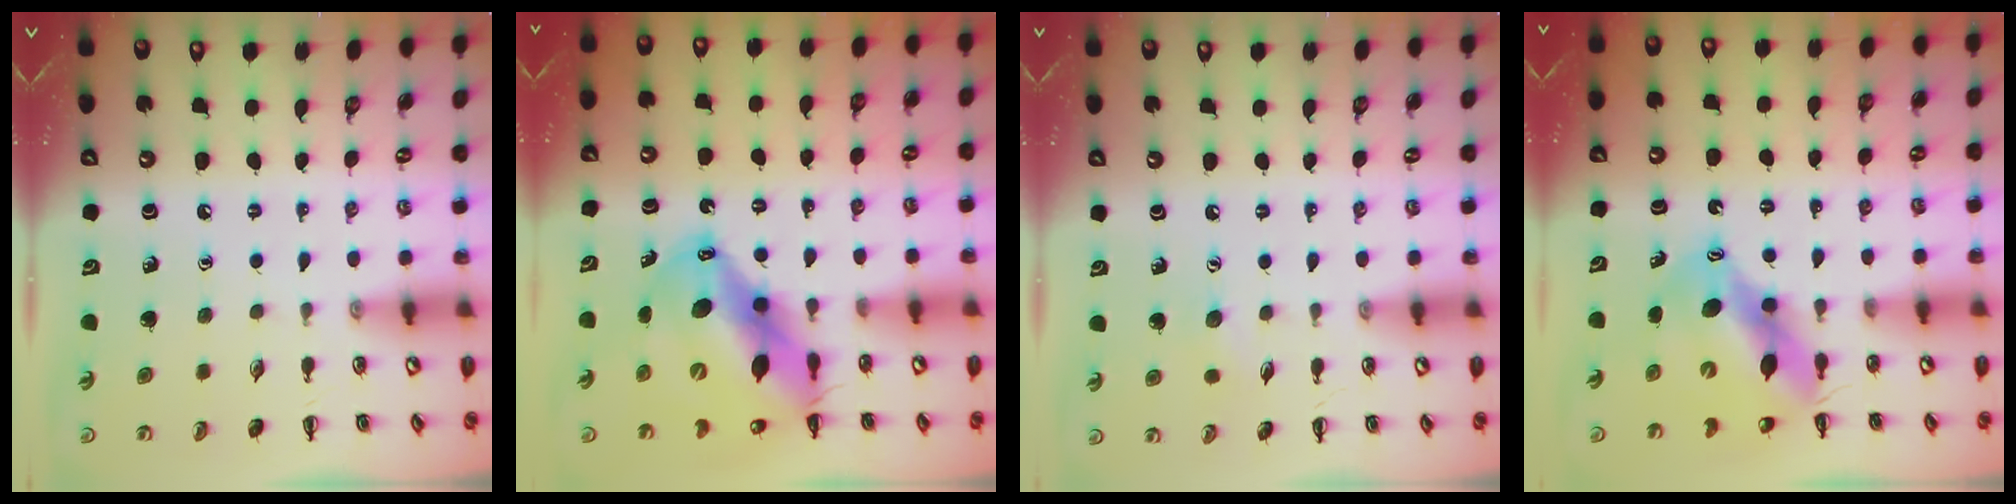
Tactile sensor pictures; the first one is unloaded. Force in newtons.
{"total": 17.1, "press": 16.5, "slide": 4.6}
{"total": 4.0, "press": 3.8, "slide": 1.0}
{"total": 10.9, "press": 10.6, "slide": 2.7}